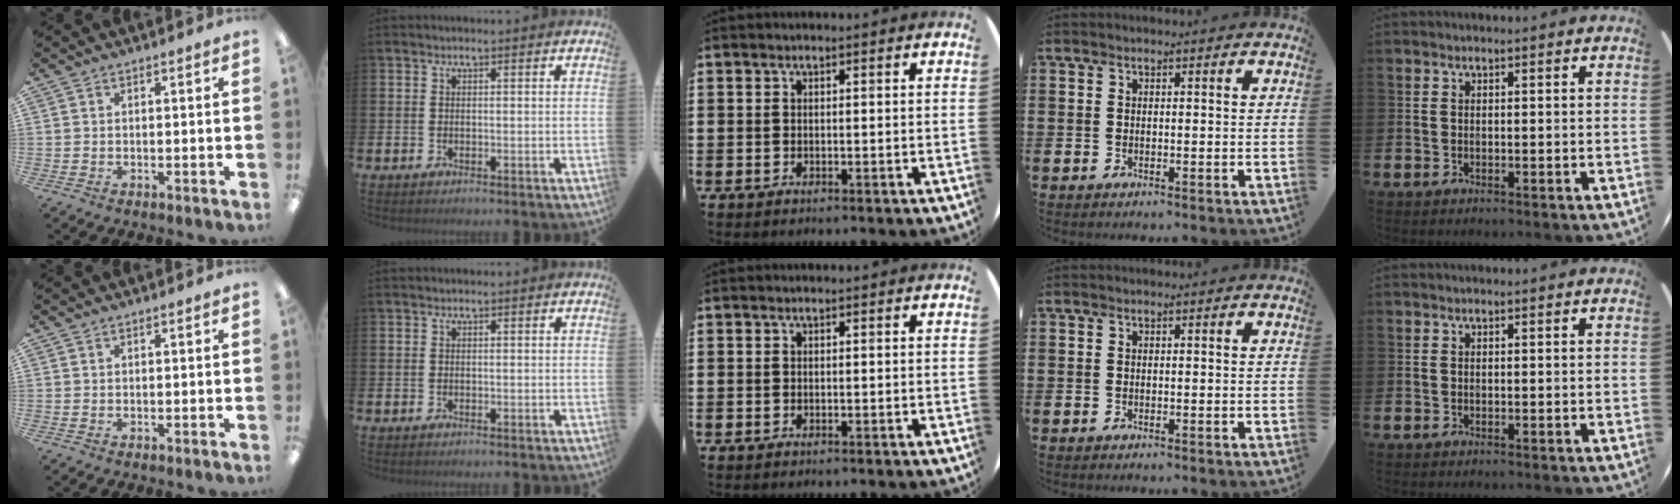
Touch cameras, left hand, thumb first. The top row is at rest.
{}